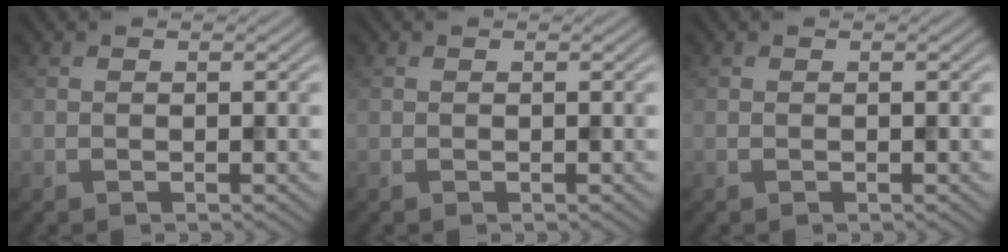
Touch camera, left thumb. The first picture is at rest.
{"total": 0.0}
{"total": 0.0}